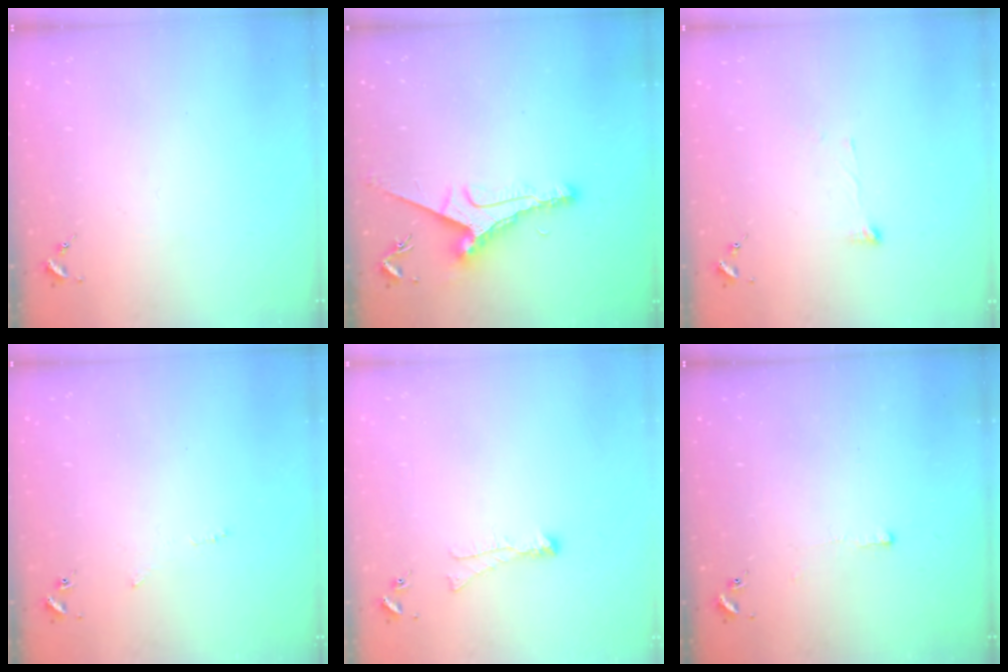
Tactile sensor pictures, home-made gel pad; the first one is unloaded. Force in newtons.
{"total": 8.5, "press": 8.5, "slide": 0.4}
{"total": 4.3, "press": 4.2, "slide": 0.5}
{"total": 2.9, "press": 2.9, "slide": 0.5}
{"total": 3.8, "press": 3.8, "slide": 0.6}
{"total": 2.4, "press": 2.4, "slide": 0.5}